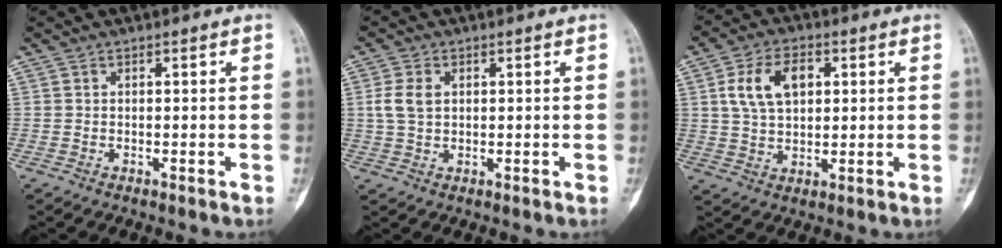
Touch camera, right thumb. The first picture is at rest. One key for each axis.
{"total": 4.2, "fx": 0.8, "fy": 2.8, "fz": 3.1, "tx": -0.069, "ty": 0.003, "tz": 0.015}
{"total": 9.5, "fx": 2.5, "fy": 5.9, "fz": 7.0, "tx": -0.120, "ty": 0.004, "tz": 0.047}